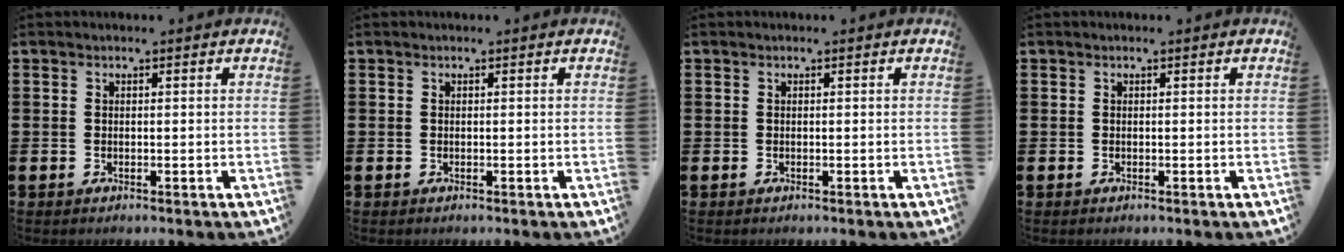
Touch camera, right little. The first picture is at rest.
{"total": 0.0}
{"total": 0.0}
{"total": 0.0}